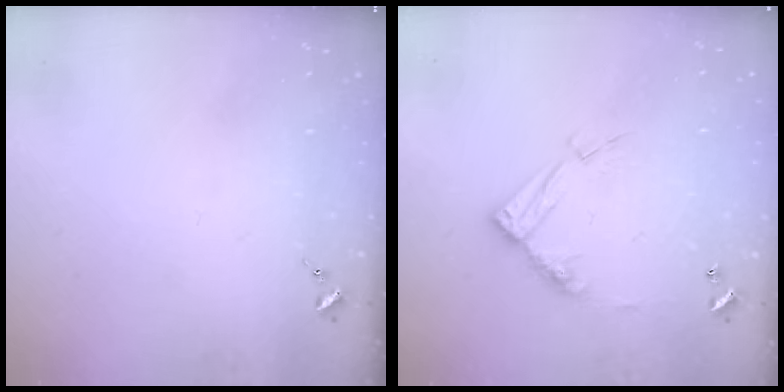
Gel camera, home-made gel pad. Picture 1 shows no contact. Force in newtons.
{"total": 12.2, "press": 12.1, "slide": 0.9}